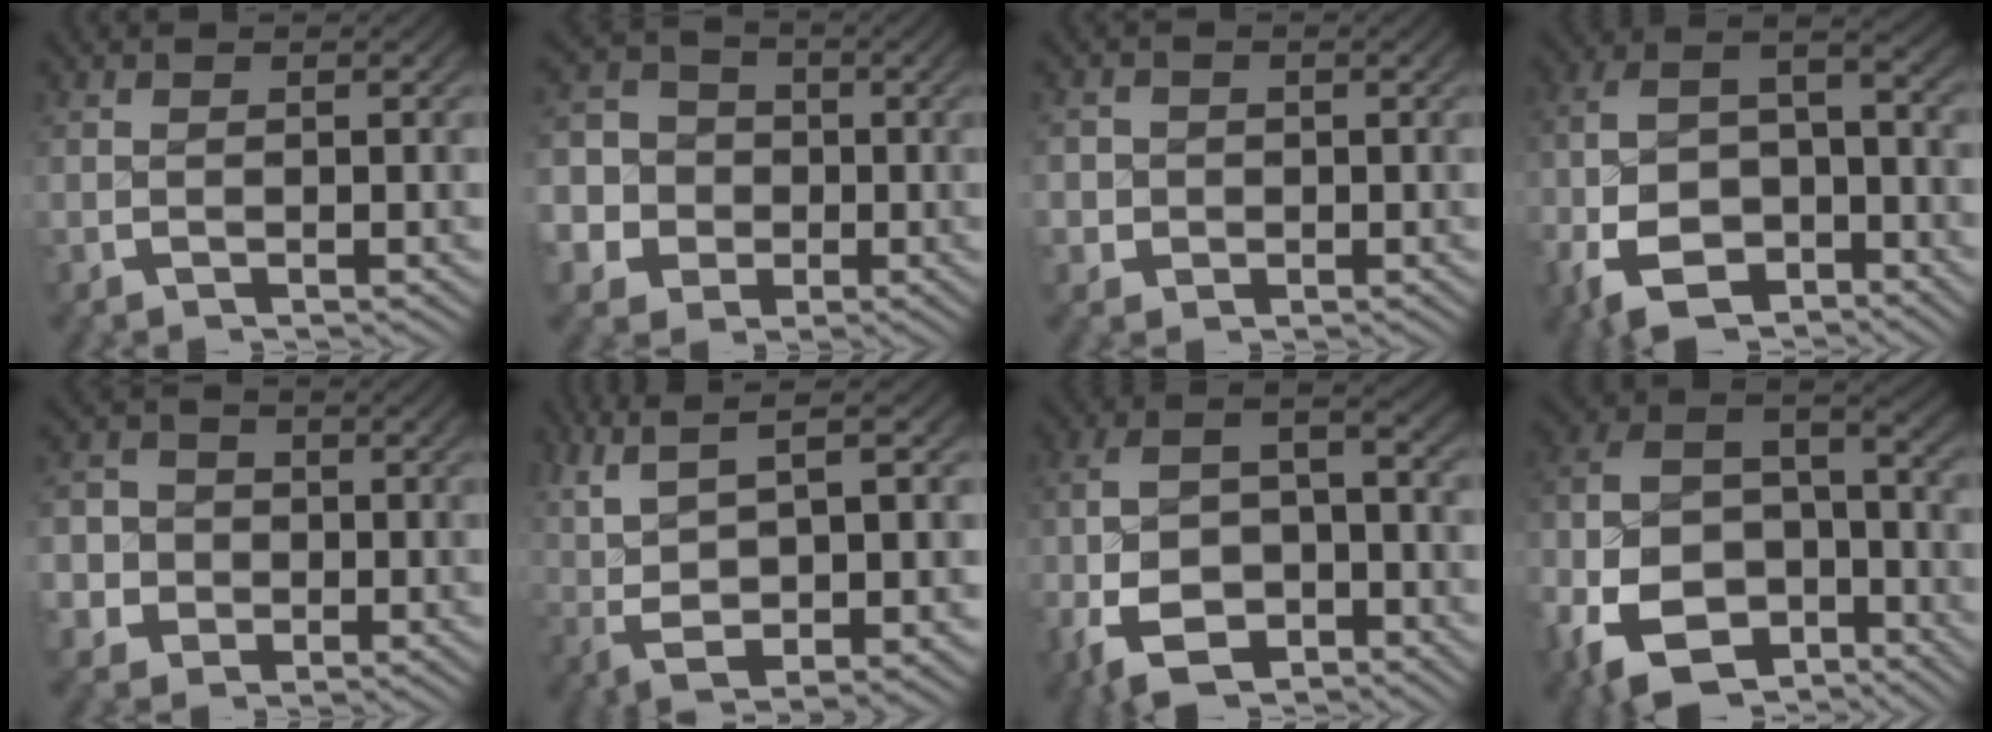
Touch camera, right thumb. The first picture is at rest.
{"total": 12.8, "force": [-1.7, 11.5, 5.4], "torque": [-0.134, -0.043, -0.031]}
{"total": 3.1, "force": [-0.2, 3.0, 0.7], "torque": [-0.018, -0.007, -0.004]}
{"total": 9.5, "force": [-2.2, 6.3, 6.7], "torque": [-0.139, -0.022, -0.030]}
{"total": 8.3, "force": [-1.4, 7.7, 2.7], "torque": [-0.065, -0.024, -0.025]}
{"total": 9.5, "force": [2.4, 4.8, 7.9], "torque": [-0.154, -0.011, 0.057]}
{"total": 8.5, "force": [-2.0, 5.3, 6.3], "torque": [-0.128, -0.016, -0.024]}
{"total": 15.8, "force": [-3.5, 12.1, 9.5], "torque": [-0.228, -0.059, -0.041]}